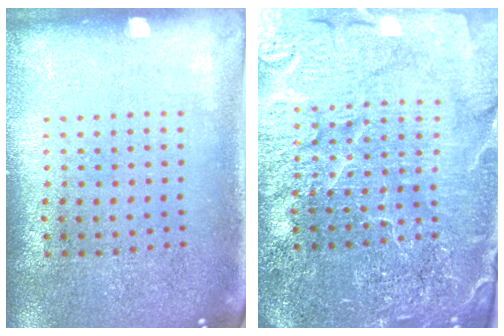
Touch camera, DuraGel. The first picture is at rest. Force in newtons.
{"total": 5.1, "press": 4.8, "slide": 1.9}